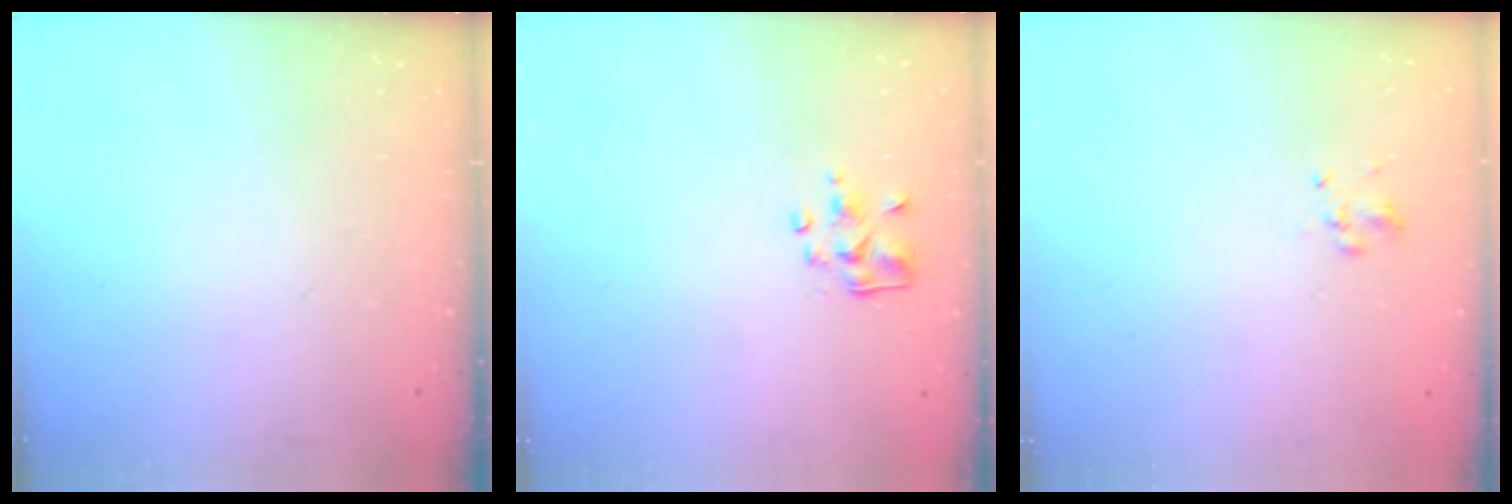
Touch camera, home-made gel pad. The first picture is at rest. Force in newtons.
{"total": 2.5, "press": 2.5, "slide": 0.2}
{"total": 1.0, "press": 0.8, "slide": 0.6}